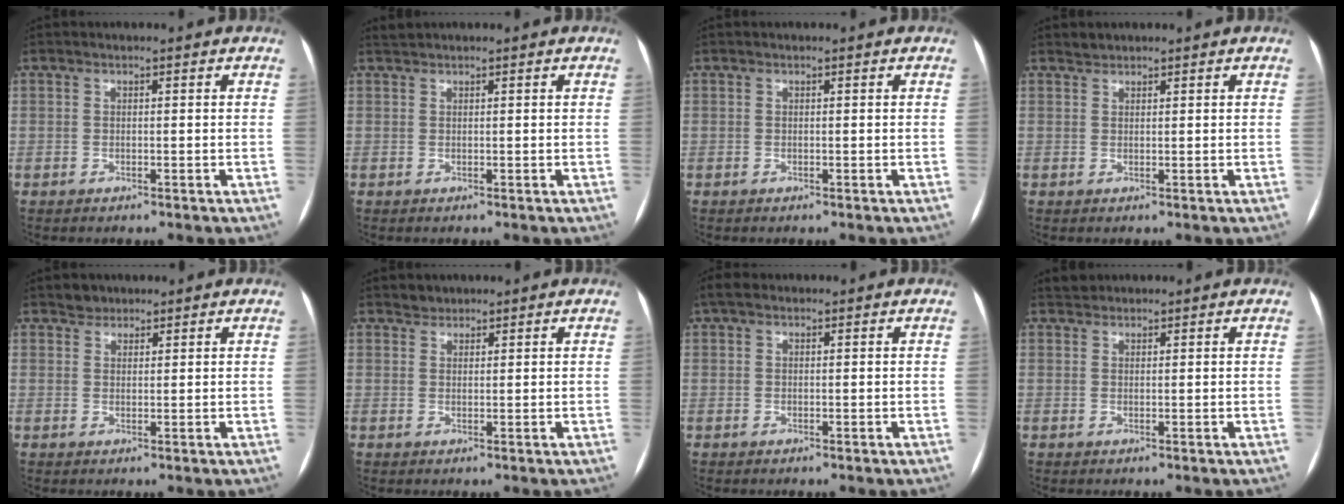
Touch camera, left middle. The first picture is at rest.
{"total": 0.8, "force": [0.8, -0.1, 0.0], "torque": [-0.005, 0.011, 0.020]}
{"total": 0.0}
{"total": 1.0, "force": [0.9, 0.3, -0.1], "torque": [-0.001, 0.004, 0.016]}
{"total": 1.9, "force": [1.5, 1.1, -0.1], "torque": [0.003, 0.004, 0.022]}
{"total": 1.5, "force": [1.3, 0.8, -0.1], "torque": [0.004, 0.003, 0.019]}
{"total": 1.7, "force": [1.1, 1.0, 0.9], "torque": [-0.024, 0.025, 0.019]}
{"total": 1.3, "force": [1.2, 0.5, -0.2], "torque": [-0.001, 0.014, 0.023]}